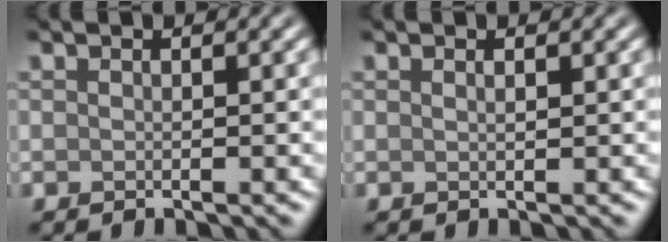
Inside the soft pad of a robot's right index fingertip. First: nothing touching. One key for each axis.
{"total": 0.5, "fx": 0.3, "fy": 0.0, "fz": 0.4, "tx": -0.008, "ty": 0.000, "tz": 0.005}